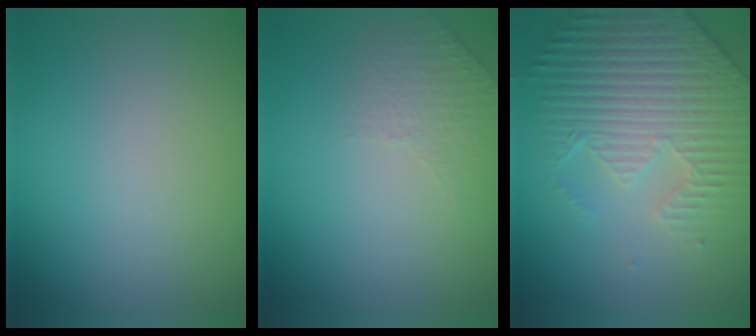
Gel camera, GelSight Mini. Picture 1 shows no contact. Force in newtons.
{"total": 1.3, "press": 0.8, "slide": 1.1}
{"total": 5.5, "press": 5.1, "slide": 2.0}